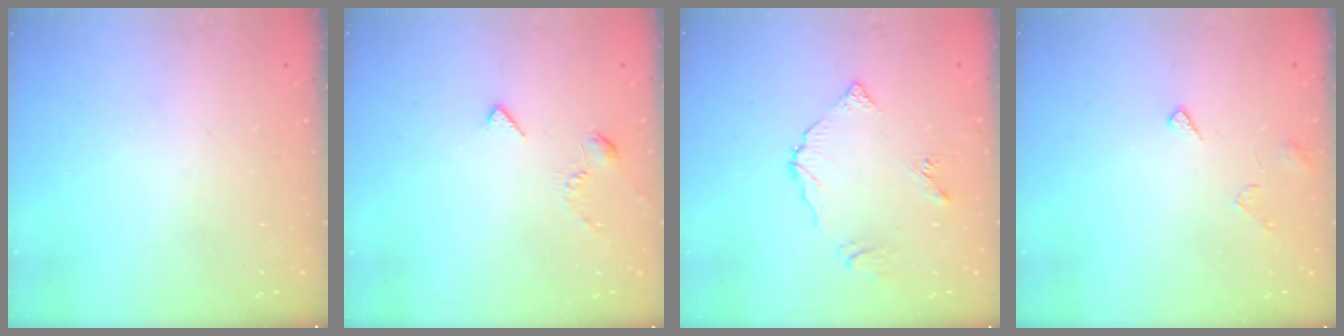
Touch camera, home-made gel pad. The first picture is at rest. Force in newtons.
{"total": 3.0, "press": 2.9, "slide": 0.7}
{"total": 6.3, "press": 6.2, "slide": 0.4}
{"total": 5.4, "press": 5.4, "slide": 0.5}